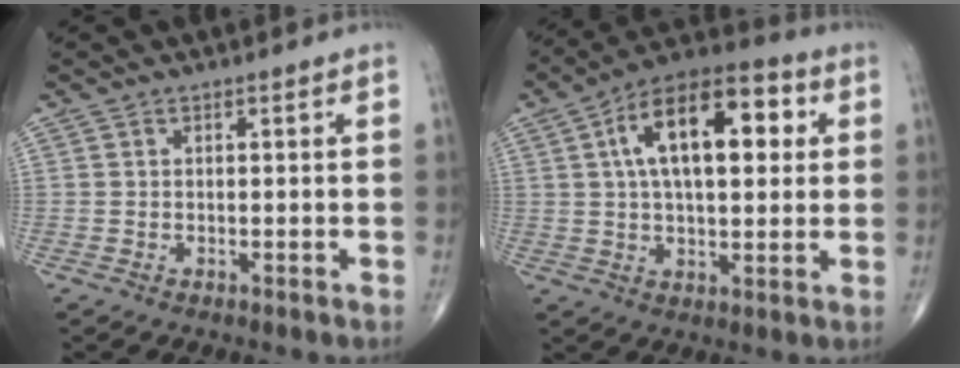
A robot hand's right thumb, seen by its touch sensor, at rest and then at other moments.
{"total": 19.4, "force": [4.8, 9.3, 16.3], "torque": [-0.239, 0.021, 0.066]}